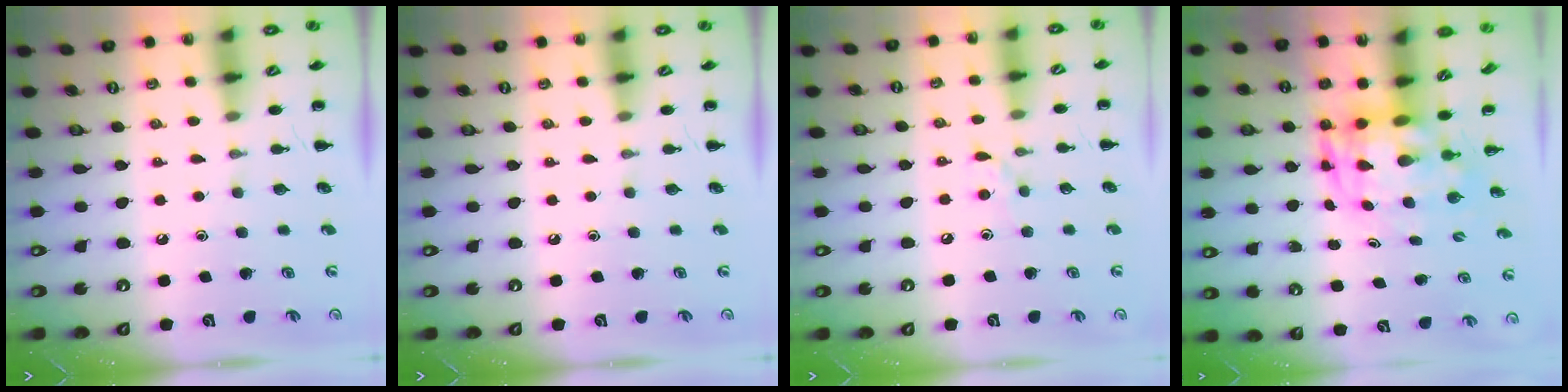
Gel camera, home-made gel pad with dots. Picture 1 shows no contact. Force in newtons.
{"total": 0.0}
{"total": 4.9, "press": 4.5, "slide": 1.8}
{"total": 3.4, "press": 3.3, "slide": 0.9}